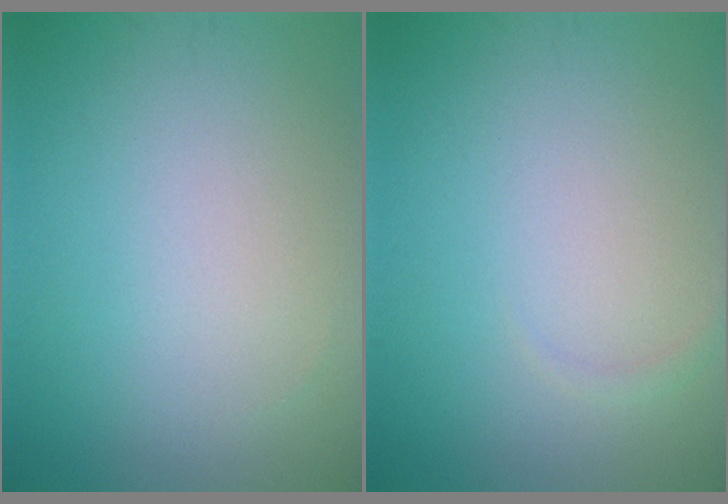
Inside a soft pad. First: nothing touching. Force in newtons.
{"total": 0.6, "press": 0.6, "slide": 0.0}